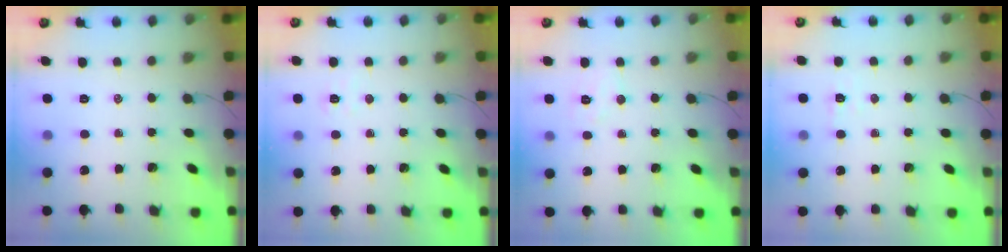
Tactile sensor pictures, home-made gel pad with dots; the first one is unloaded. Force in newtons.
{"total": 3.6, "press": 3.4, "slide": 1.1}
{"total": 5.8, "press": 5.7, "slide": 1.2}
{"total": 2.2, "press": 2.0, "slide": 0.8}